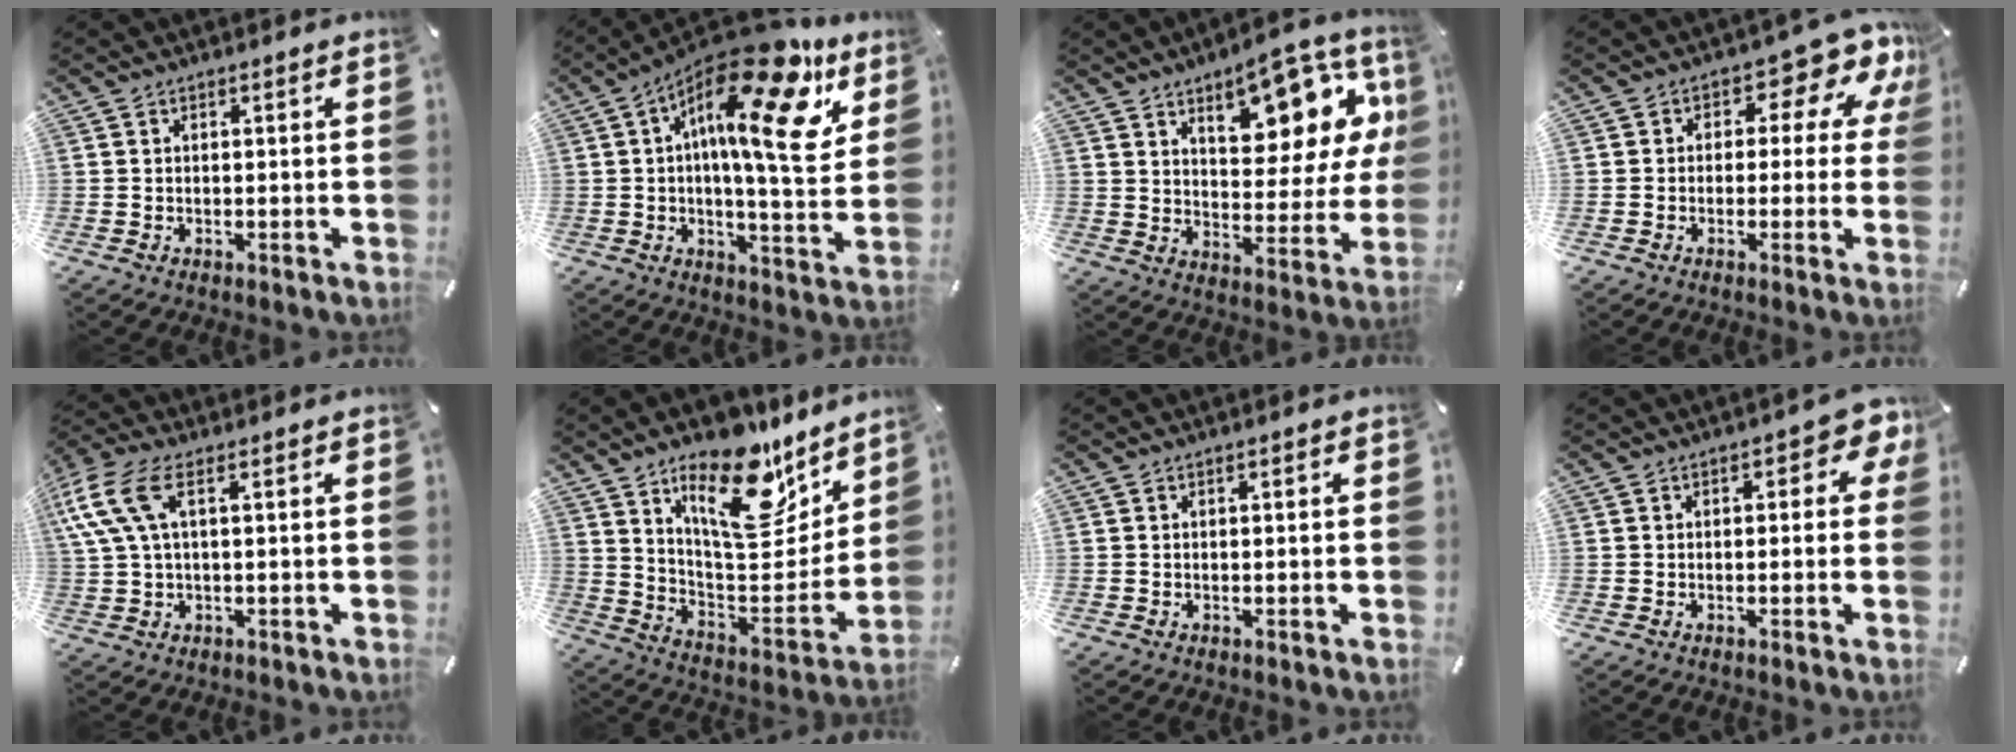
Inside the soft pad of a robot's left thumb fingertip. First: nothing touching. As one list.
[{"total": 21.7, "force": [10.3, 7.2, 17.7], "torque": [-0.278, -0.080, 0.156]}, {"total": 16.6, "force": [9.9, 7.9, 10.7], "torque": [-0.126, -0.073, 0.161]}, {"total": 10.1, "force": [3.5, 5.9, 7.3], "torque": [-0.086, -0.028, 0.057]}, {"total": 10.1, "force": [2.8, 4.6, 8.6], "torque": [-0.197, -0.005, 0.054]}, {"total": 22.6, "force": [15.3, 10.1, 13.2], "torque": [-0.182, -0.112, 0.261]}, {"total": 0.0}, {"total": 4.2, "force": [1.0, 2.5, 3.2], "torque": [-0.040, 0.003, 0.013]}]